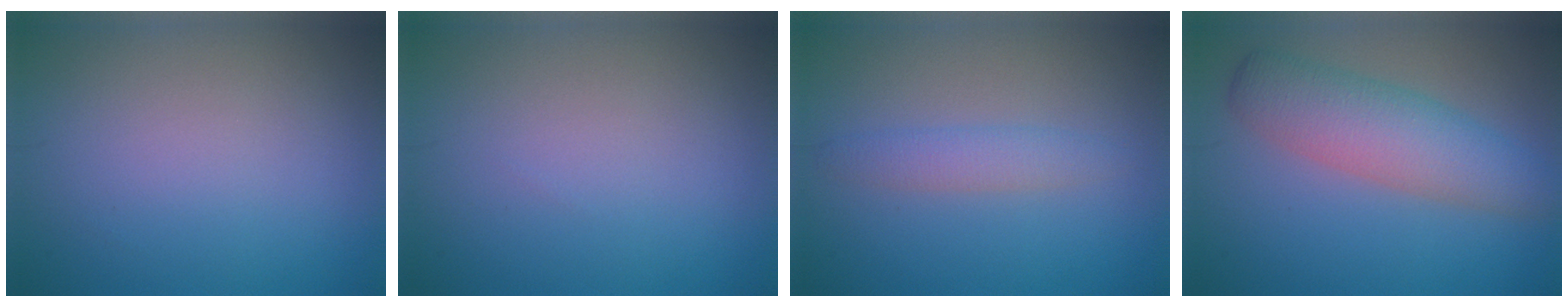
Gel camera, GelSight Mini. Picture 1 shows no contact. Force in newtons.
{"total": 0.0}
{"total": 2.0, "press": 2.0, "slide": 0.1}
{"total": 5.5, "press": 5.5, "slide": 0.1}